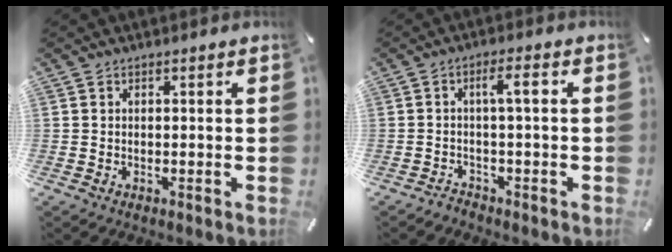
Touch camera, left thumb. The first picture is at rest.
{"total": 3.5, "force": [-0.7, 0.5, 3.3], "torque": [-0.067, 0.014, -0.019]}